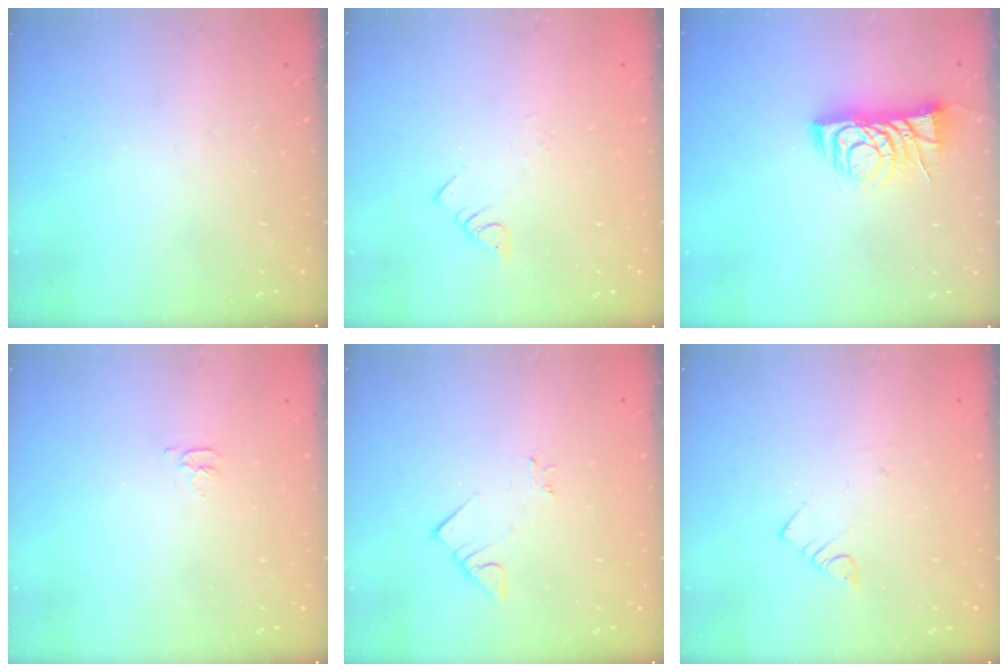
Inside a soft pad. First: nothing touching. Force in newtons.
{"total": 2.5, "press": 2.5, "slide": 0.4}
{"total": 8.3, "press": 8.3, "slide": 1.0}
{"total": 3.1, "press": 3.1, "slide": 0.5}
{"total": 2.5, "press": 2.5, "slide": 0.3}
{"total": 2.6, "press": 2.6, "slide": 0.3}